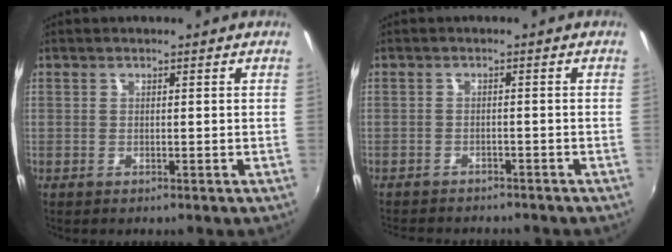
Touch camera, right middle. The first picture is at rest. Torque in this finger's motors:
{"motor_torque": [1.03, -1.11, 0.06, 0.04]}